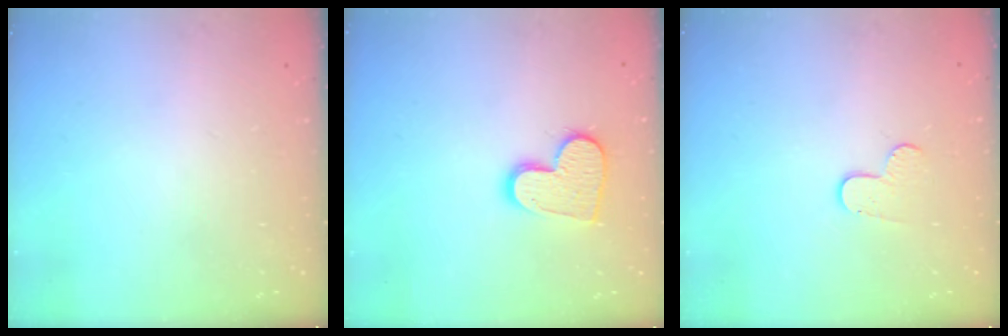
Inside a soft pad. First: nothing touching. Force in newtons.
{"total": 12.8, "press": 12.7, "slide": 1.0}
{"total": 7.1, "press": 7.1, "slide": 0.6}